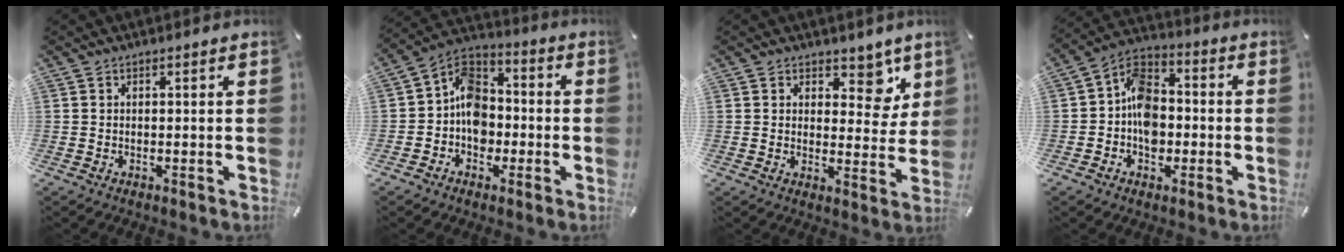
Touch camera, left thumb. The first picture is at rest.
{"total": 10.1, "force": [-2.7, 8.5, 4.6], "torque": [-0.096, 0.027, -0.052]}
{"total": 7.9, "force": [4.6, 5.2, 3.6], "torque": [-0.018, -0.037, 0.074]}
{"total": 10.2, "force": [-2.0, 7.9, 6.0], "torque": [-0.110, 0.022, -0.037]}